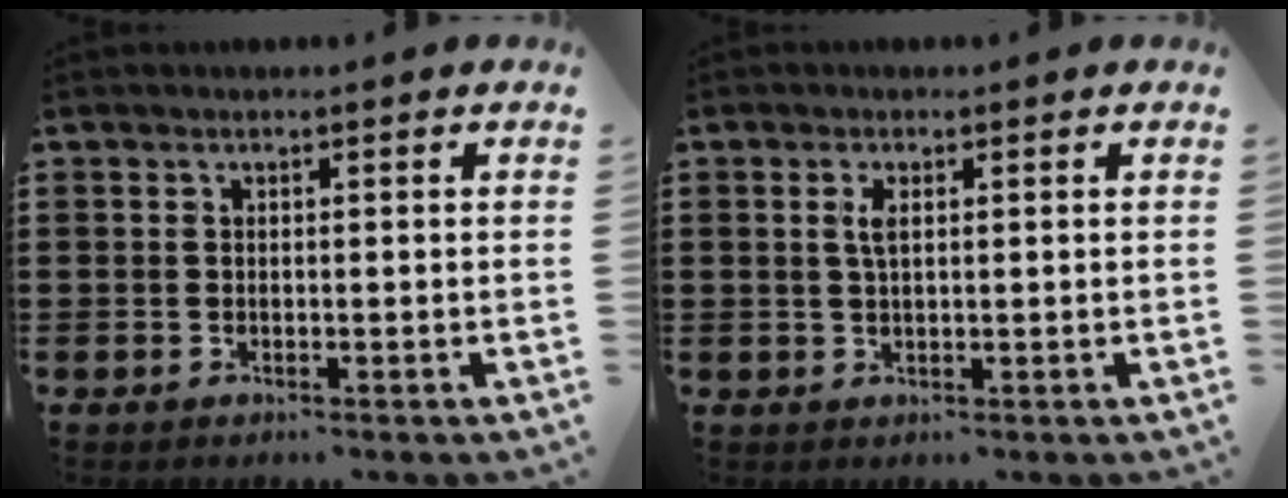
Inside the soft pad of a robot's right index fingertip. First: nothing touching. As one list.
[{"total": 2.2, "force": [0.6, 0.8, 1.9], "torque": [-0.042, 0.004, 0.009]}]